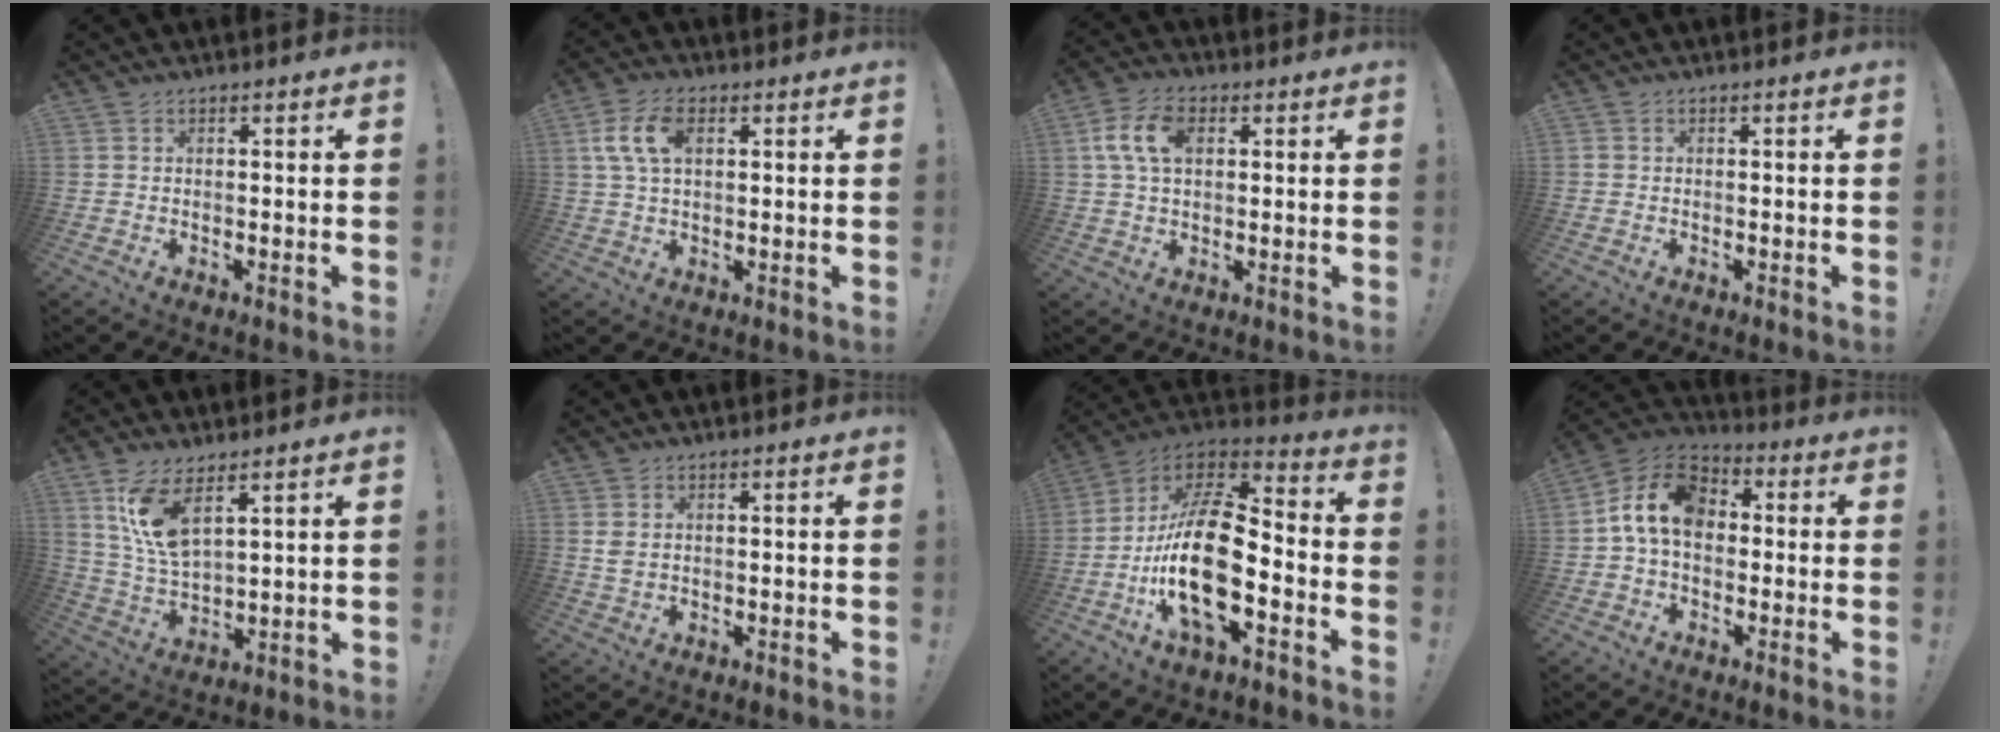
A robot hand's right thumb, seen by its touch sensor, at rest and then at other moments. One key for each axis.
{"total": 9.1, "fx": 2.6, "fy": 5.4, "fz": 6.9, "tx": -0.130, "ty": 0.003, "tz": 0.047}
{"total": 9.9, "fx": 2.4, "fy": 6.3, "fz": 7.2, "tx": -0.128, "ty": 0.010, "tz": 0.047}
{"total": 0.5, "fx": -0.1, "fy": 0.5, "fz": -0.2, "tx": 0.002, "ty": 0.002, "tz": -0.002}
{"total": 11.0, "fx": 6.7, "fy": 4.1, "fz": 7.8, "tx": -0.146, "ty": -0.032, "tz": 0.122}
{"total": 2.5, "fx": 1.0, "fy": 1.6, "fz": 1.7, "tx": -0.030, "ty": 0.003, "tz": 0.017}
{"total": 23.3, "fx": -5.7, "fy": 10.0, "fz": 20.2, "tx": -0.398, "ty": 0.031, "tz": -0.093}
{"total": 12.7, "fx": 1.4, "fy": 8.6, "fz": 9.3, "tx": -0.163, "ty": 0.020, "tz": 0.030}